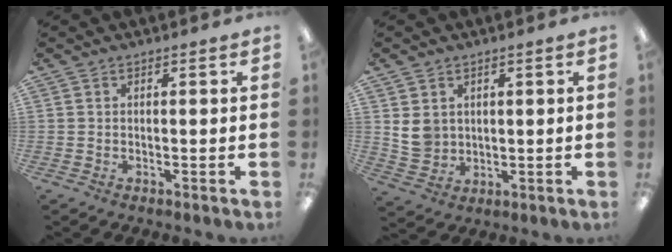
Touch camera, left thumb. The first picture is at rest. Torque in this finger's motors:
{"motor_torque": [0.82, 0.81, 0.83, -0.57, 0.02]}